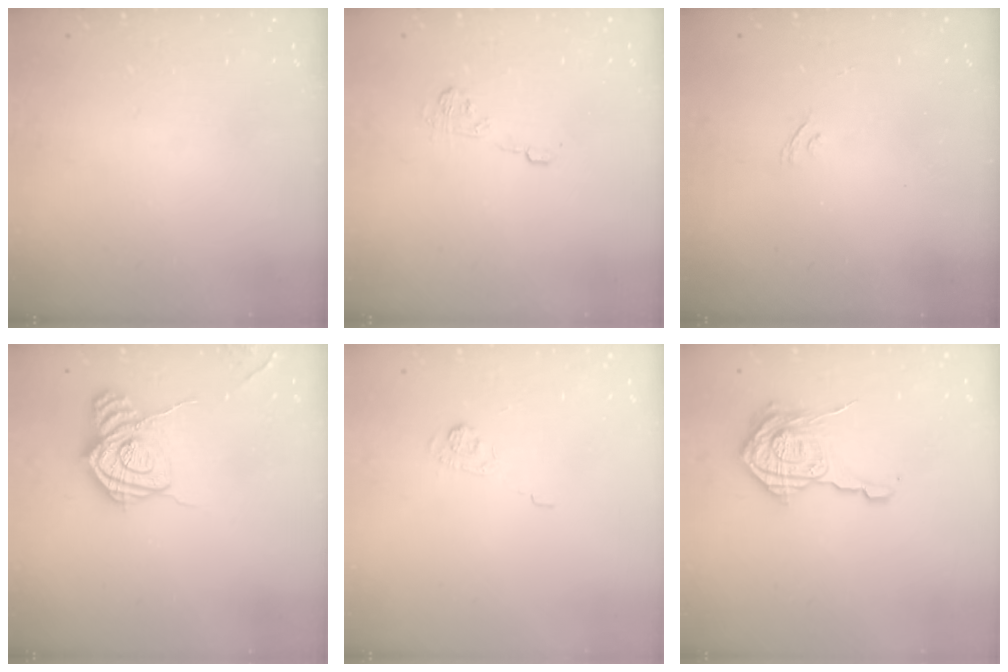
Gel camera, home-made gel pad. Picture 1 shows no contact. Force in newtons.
{"total": 7.7, "press": 7.6, "slide": 1.2}
{"total": 2.2, "press": 1.9, "slide": 1.1}
{"total": 15.8, "press": 15.8, "slide": 0.8}
{"total": 3.6, "press": 3.3, "slide": 1.5}
{"total": 15.0, "press": 15.0, "slide": 0.6}